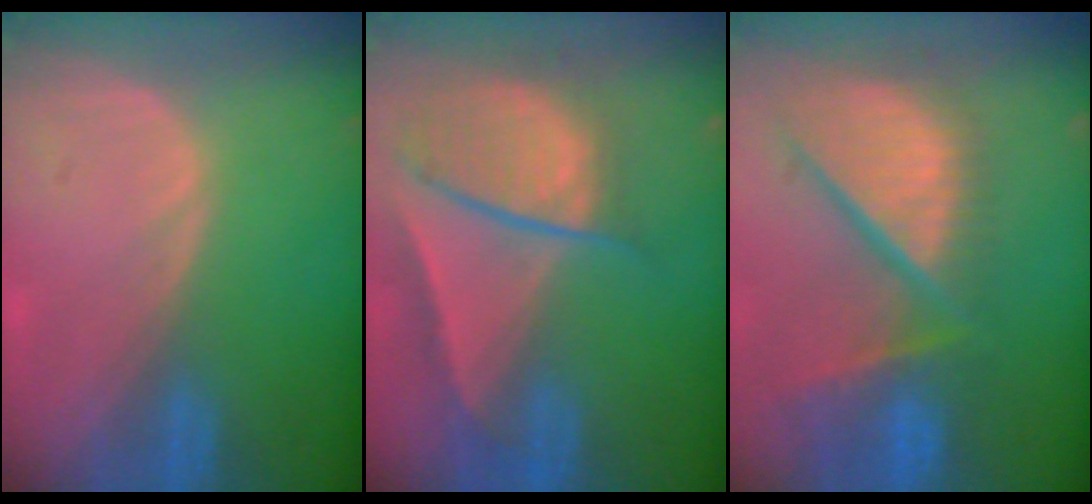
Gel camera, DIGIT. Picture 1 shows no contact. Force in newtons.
{"total": 9.3, "press": 8.1, "slide": 4.7}
{"total": 12.9, "press": 10.7, "slide": 7.2}